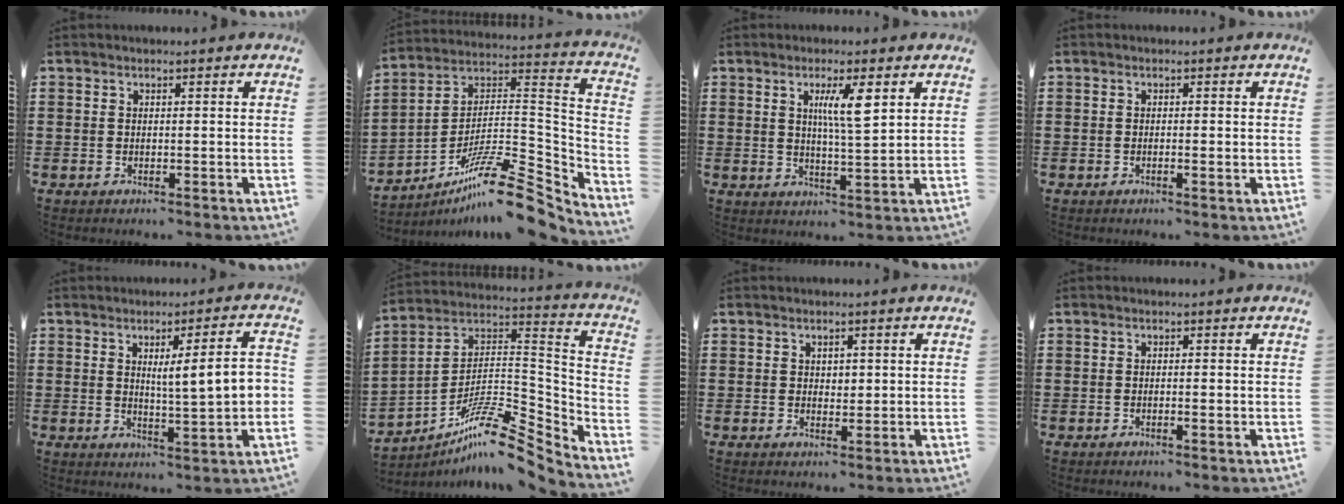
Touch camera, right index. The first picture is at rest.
{"total": 14.0, "force": [-10.6, 2.6, 8.8], "torque": [-0.149, 0.027, -0.198]}
{"total": 5.7, "force": [2.2, 1.0, 5.2], "torque": [-0.100, 0.004, 0.031]}
{"total": 0.8, "force": [-0.2, 0.0, 0.7], "torque": [-0.013, -0.005, -0.003]}
{"total": 7.2, "force": [1.2, 0.8, 7.1], "torque": [-0.115, -0.006, 0.012]}
{"total": 11.0, "force": [-8.6, 2.3, 6.6], "torque": [-0.125, 0.010, -0.171]}
{"total": 1.3, "force": [0.6, 1.0, 0.6], "torque": [-0.013, 0.007, 0.011]}
{"total": 0.7, "force": [-0.2, -0.1, 0.6], "torque": [-0.012, -0.005, -0.003]}